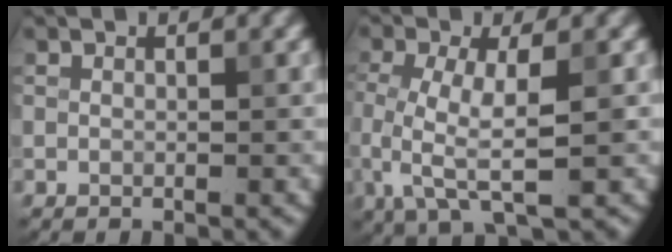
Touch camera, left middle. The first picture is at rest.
{"total": 5.7, "force": [-0.7, 2.0, 5.3], "torque": [-0.115, -0.009, -0.010]}